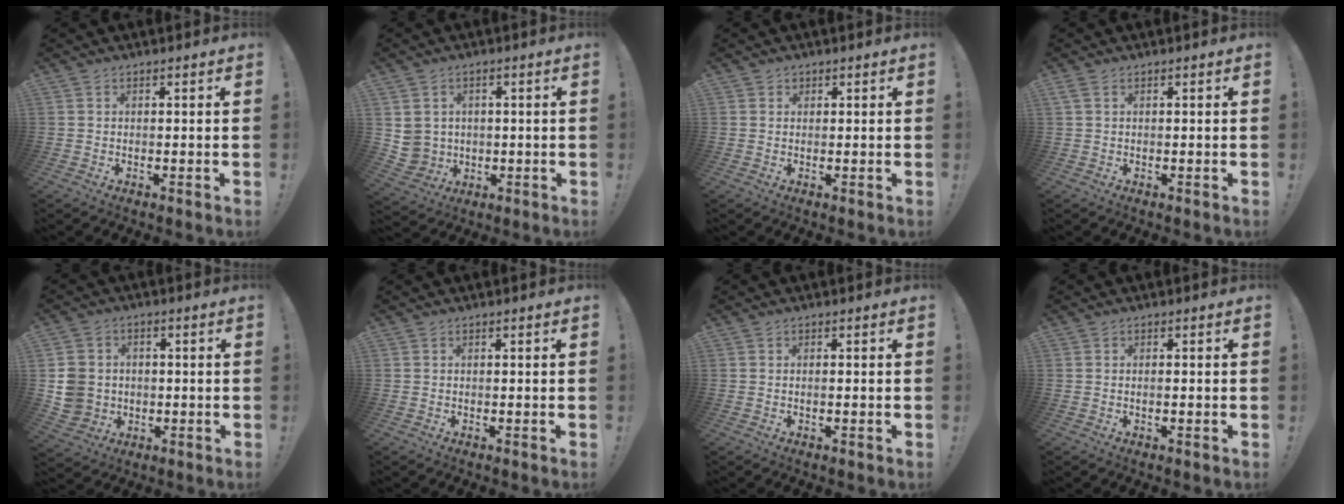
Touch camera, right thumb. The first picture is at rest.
{"total": 5.9, "force": [1.5, 5.5, 1.4], "torque": [-0.042, -0.010, 0.034]}
{"total": 1.1, "force": [0.6, 0.9, 0.2], "torque": [0.002, -0.001, 0.009]}
{"total": 1.3, "force": [0.5, 0.3, 1.2], "torque": [-0.025, 0.001, 0.010]}
{"total": 8.8, "force": [-0.9, 8.1, 3.5], "torque": [-0.062, 0.011, -0.012]}
{"total": 0.0}
{"total": 0.8, "force": [0.0, 0.0, 0.8], "torque": [-0.010, -0.003, -0.001]}
{"total": 0.9, "force": [-0.1, 0.0, 0.9], "torque": [-0.012, -0.003, -0.003]}